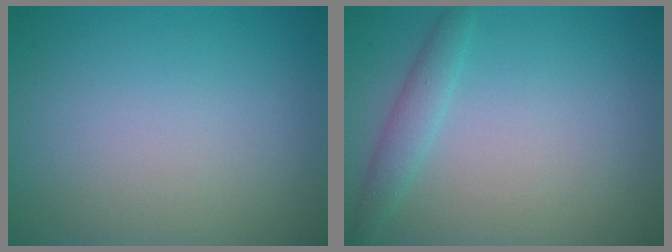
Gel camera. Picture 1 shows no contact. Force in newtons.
{"total": 1.8, "press": 1.8, "slide": 0.2}